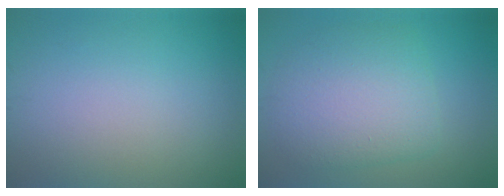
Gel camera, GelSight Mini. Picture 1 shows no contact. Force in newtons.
{"total": 6.2, "press": 6.2, "slide": 0.3}